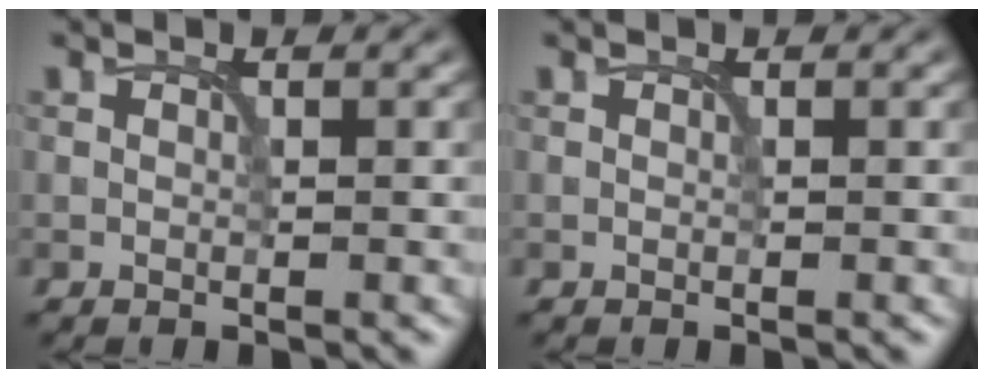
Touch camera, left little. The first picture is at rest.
{"total": 0.0}